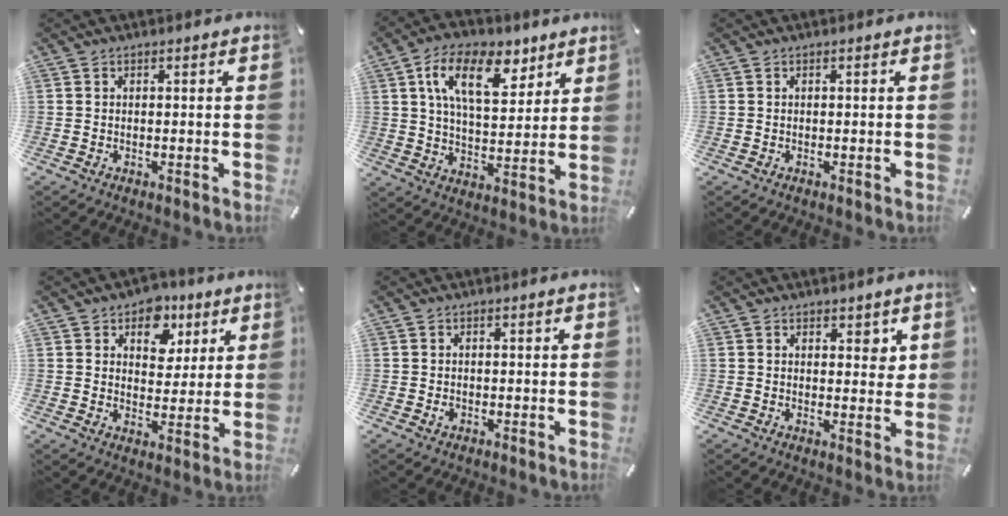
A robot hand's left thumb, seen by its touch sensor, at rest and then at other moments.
{"total": 15.1, "force": [7.5, 8.3, 10.2], "torque": [-0.163, -0.016, 0.131]}
{"total": 0.0}
{"total": 8.7, "force": [4.6, 6.8, 2.8], "torque": [-0.029, -0.028, 0.078]}
{"total": 0.7, "force": [0.0, 0.6, 0.4], "torque": [-0.008, 0.002, -0.001]}
{"total": 3.5, "force": [2.2, 2.3, 1.5], "torque": [-0.002, -0.011, 0.033]}